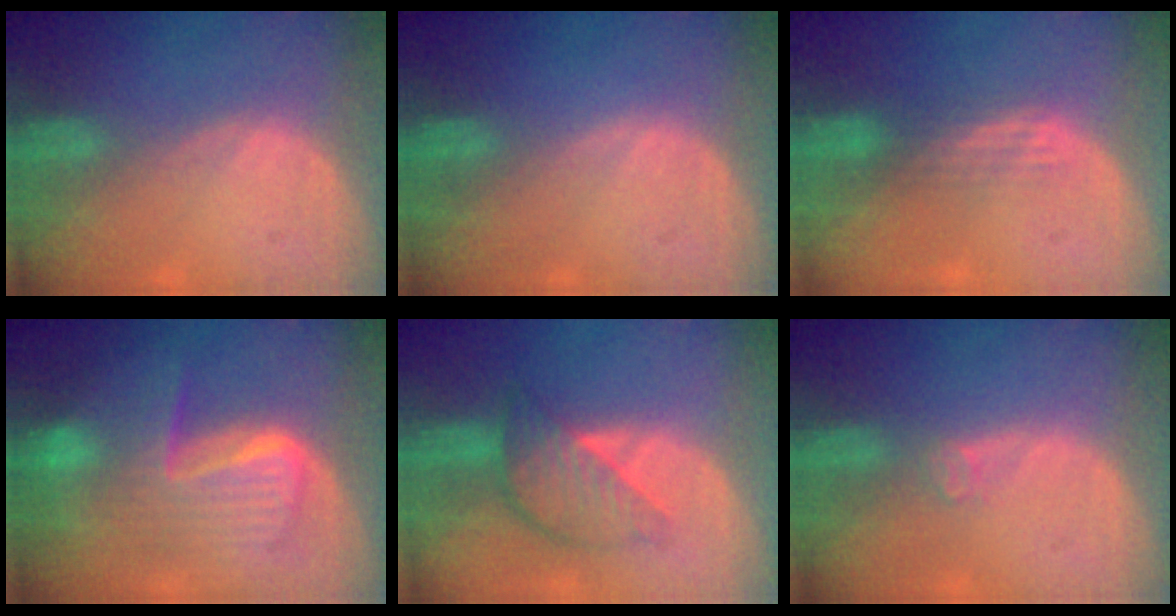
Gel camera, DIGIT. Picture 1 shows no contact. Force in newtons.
{"total": 0.0}
{"total": 3.0, "press": 2.6, "slide": 1.4}
{"total": 10.1, "press": 10.1, "slide": 1.0}
{"total": 6.1, "press": 6.1, "slide": 0.4}
{"total": 1.5, "press": 1.2, "slide": 0.9}